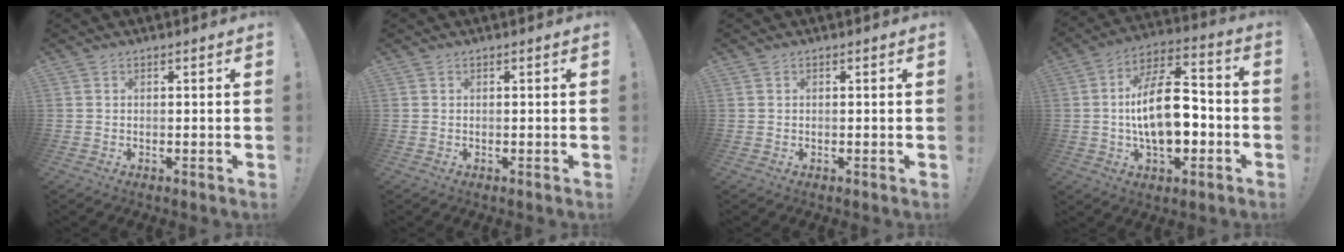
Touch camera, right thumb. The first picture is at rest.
{"total": 0.0}
{"total": 0.0}
{"total": 18.3, "force": [-2.2, 9.9, 15.2], "torque": [-0.269, 0.014, -0.039]}